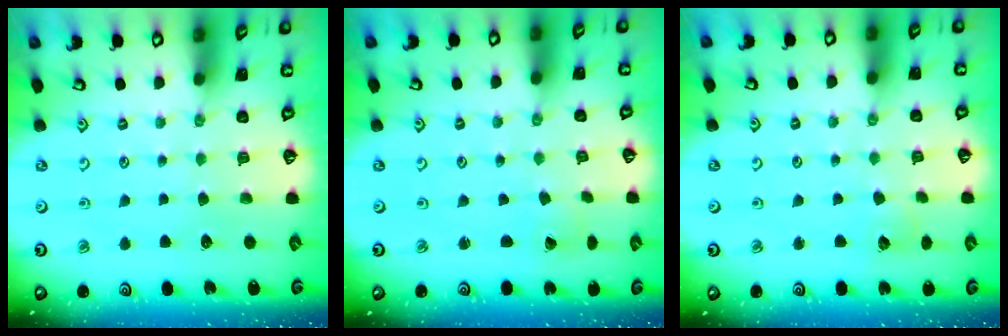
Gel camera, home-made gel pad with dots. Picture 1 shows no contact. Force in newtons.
{"total": 0.0}
{"total": 5.8, "press": 5.8, "slide": 0.6}